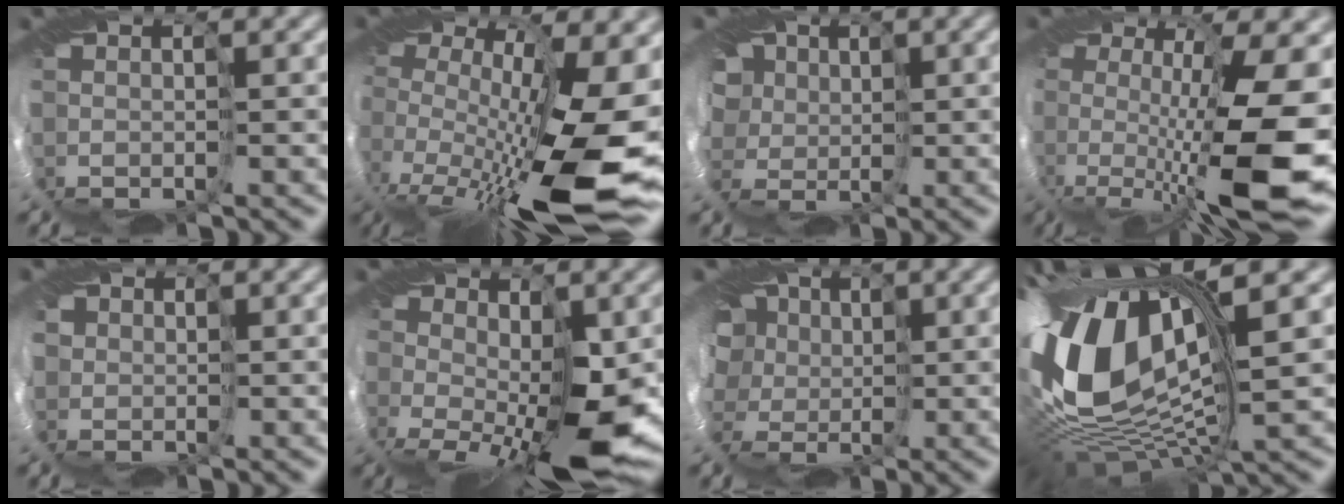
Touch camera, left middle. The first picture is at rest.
{"total": 15.7, "force": [-3.2, 6.0, 14.1], "torque": [-0.263, -0.030, -0.053]}
{"total": 9.7, "force": [2.8, 7.8, 5.1], "torque": [-0.104, 0.026, 0.010]}
{"total": 12.1, "force": [-1.7, 3.1, 11.6], "torque": [-0.188, -0.016, -0.028]}
{"total": 3.8, "force": [1.4, 3.3, 1.2], "torque": [-0.030, 0.015, 0.007]}
{"total": 8.1, "force": [-2.1, 3.7, 6.9], "torque": [-0.130, -0.032, -0.031]}
{"total": 11.6, "force": [2.4, 9.3, 6.5], "torque": [-0.138, 0.028, -0.008]}
{"total": 15.4, "force": [2.2, 7.7, 13.2], "torque": [-0.304, -0.006, 0.051]}